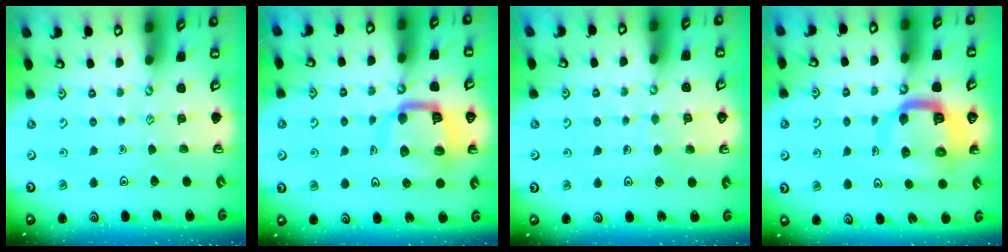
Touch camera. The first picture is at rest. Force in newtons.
{"total": 13.2, "press": 13.1, "slide": 1.4}
{"total": 5.1, "press": 5.1, "slide": 0.4}
{"total": 12.4, "press": 12.3, "slide": 1.5}